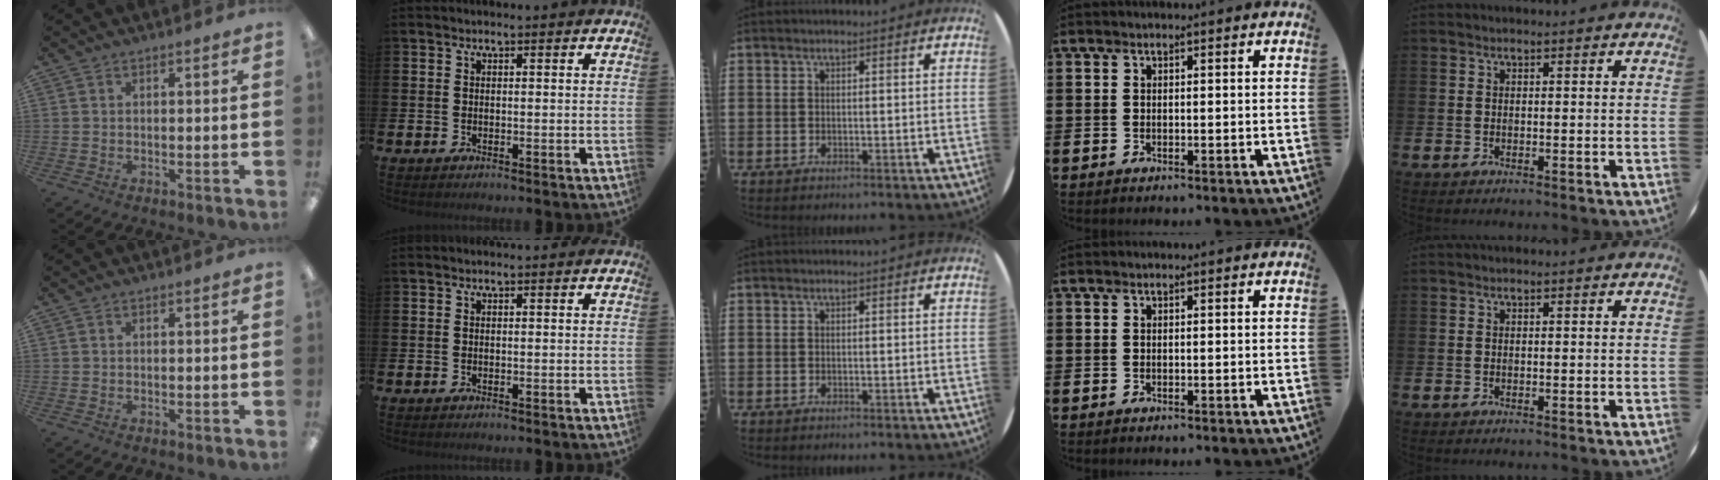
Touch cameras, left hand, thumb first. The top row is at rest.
{}